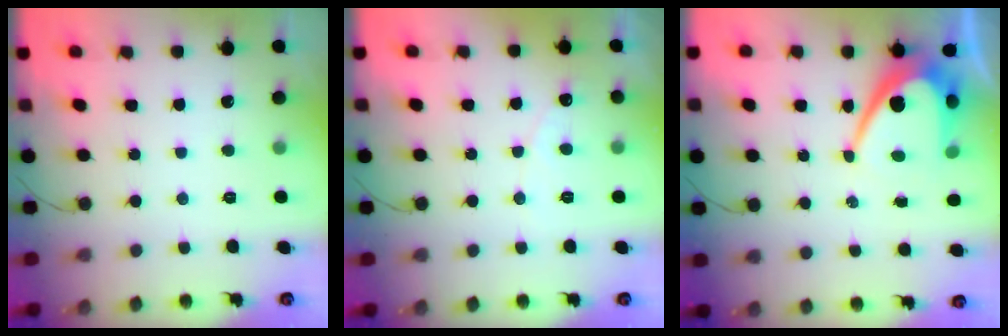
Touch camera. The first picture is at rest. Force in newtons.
{"total": 2.9, "press": 2.9, "slide": 0.2}
{"total": 10.7, "press": 10.6, "slide": 0.9}